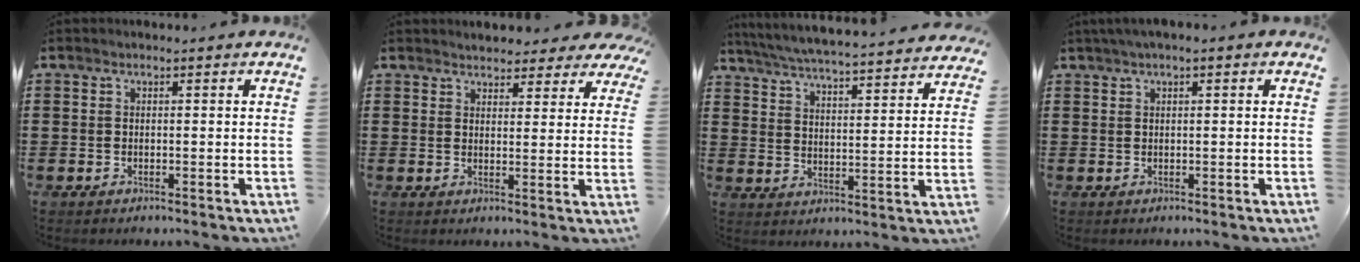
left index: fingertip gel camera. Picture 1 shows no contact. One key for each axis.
{"total": 3.3, "fx": 3.2, "fy": 0.8, "fz": 0.2, "tx": -0.008, "ty": -0.011, "tz": 0.058}
{"total": 5.2, "fx": 5.0, "fy": -0.5, "fz": 1.5, "tx": -0.054, "ty": -0.041, "tz": 0.080}
{"total": 1.3, "fx": 0.5, "fy": 0.1, "fz": 1.2, "tx": -0.023, "ty": 0.001, "tz": 0.009}